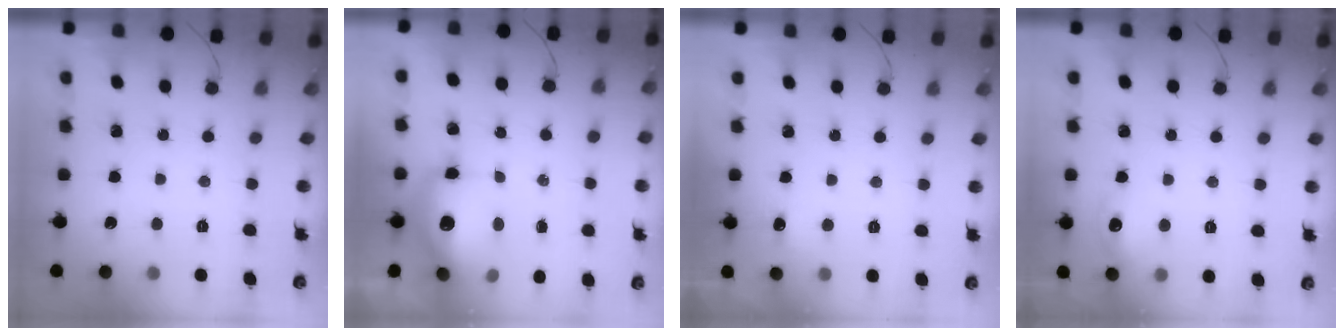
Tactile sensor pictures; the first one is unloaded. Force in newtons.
{"total": 15.1, "press": 14.7, "slide": 3.6}
{"total": 5.0, "press": 4.8, "slide": 1.5}
{"total": 8.1, "press": 8.1, "slide": 0.5}